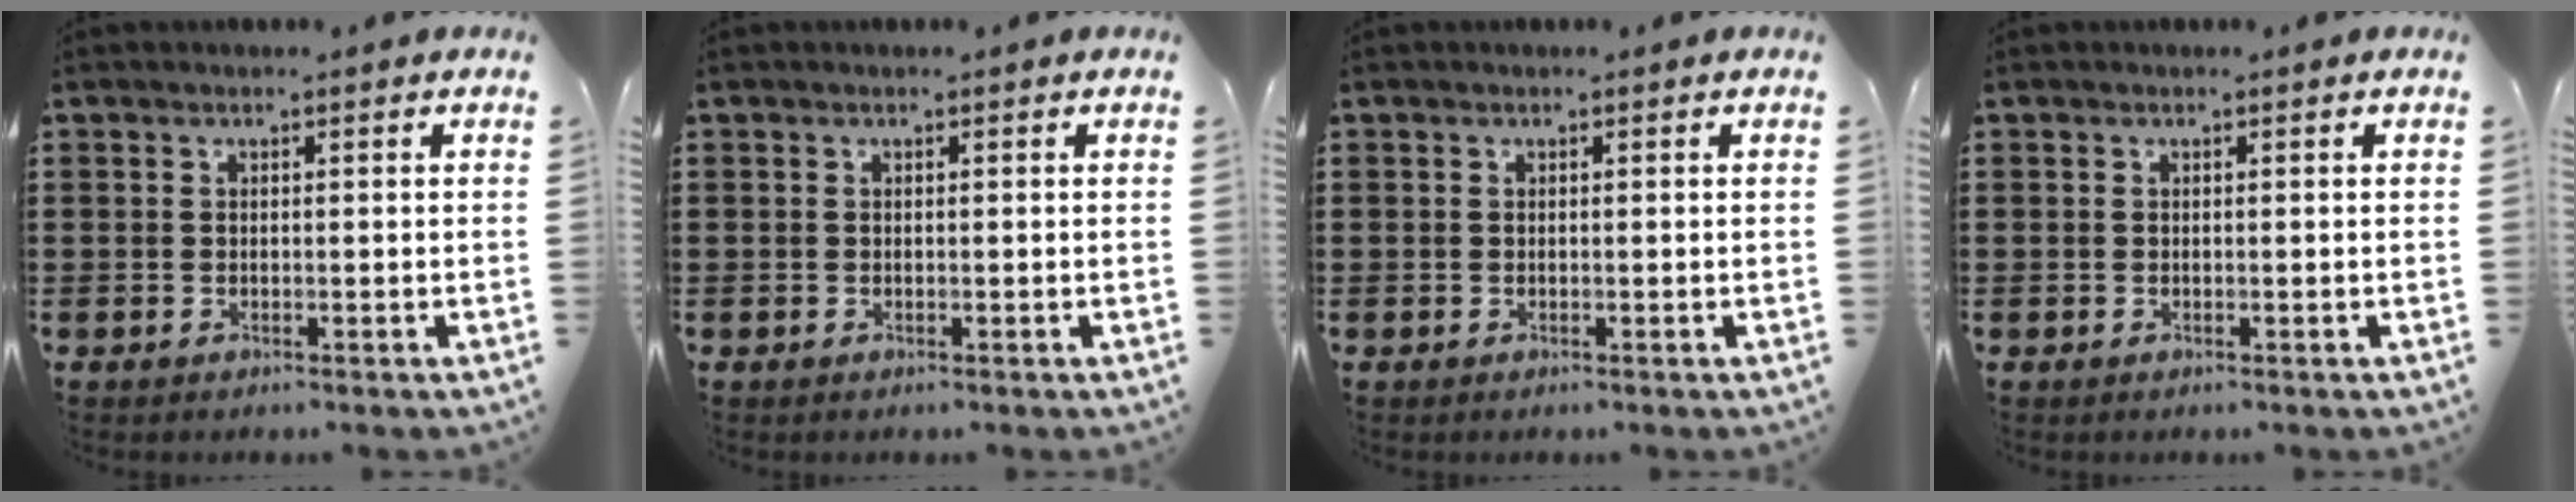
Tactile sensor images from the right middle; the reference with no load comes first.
{"total": 0.0}
{"total": 0.0}
{"total": 0.0}